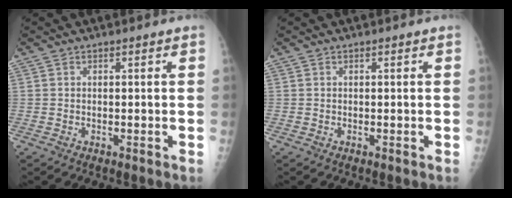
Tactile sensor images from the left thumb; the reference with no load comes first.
{"total": 0.0}